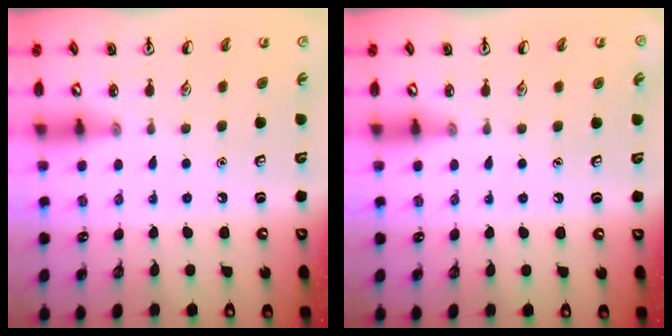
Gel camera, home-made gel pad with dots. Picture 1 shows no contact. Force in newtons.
{"total": 0.0}